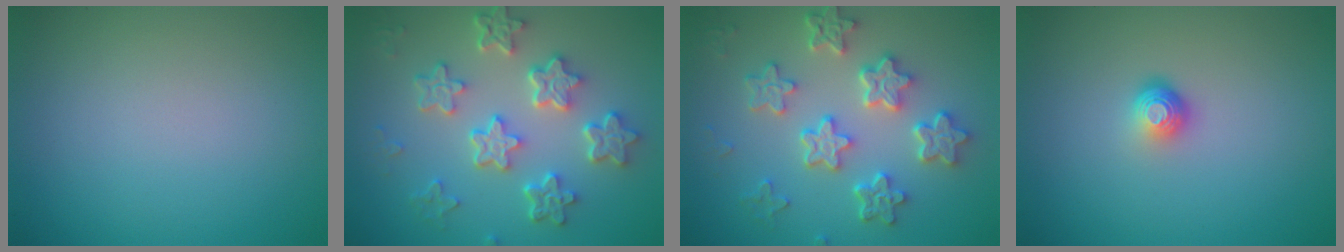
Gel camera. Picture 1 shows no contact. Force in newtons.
{"total": 5.8, "press": 4.6, "slide": 3.6}
{"total": 5.9, "press": 5.0, "slide": 3.2}
{"total": 1.8, "press": 1.2, "slide": 1.4}